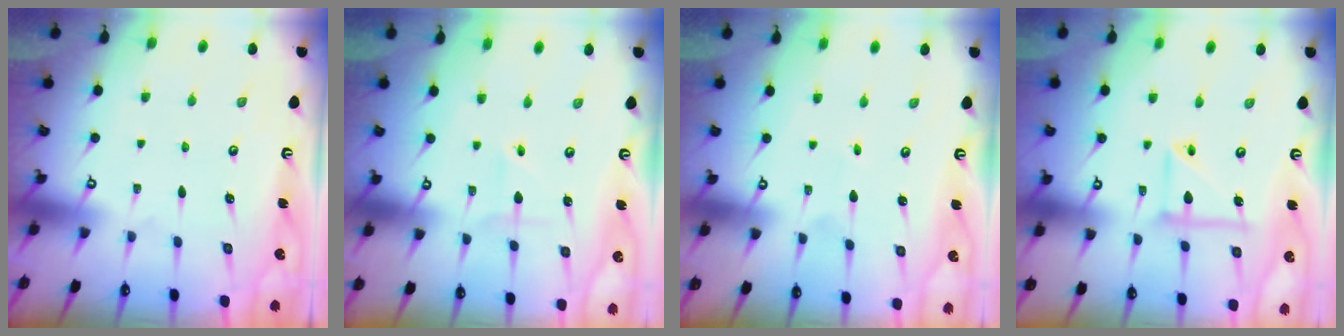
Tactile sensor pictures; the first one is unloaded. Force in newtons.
{"total": 1.9, "press": 1.8, "slide": 0.4}
{"total": 1.5, "press": 1.5, "slide": 0.1}
{"total": 9.8, "press": 9.7, "slide": 1.3}